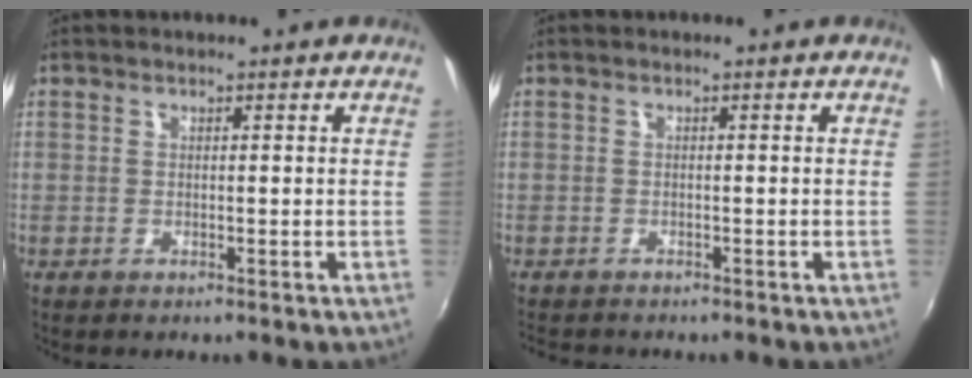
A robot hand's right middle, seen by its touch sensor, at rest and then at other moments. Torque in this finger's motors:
{"motor_torque": [1.05, -1.09, 0.14, 0.08]}